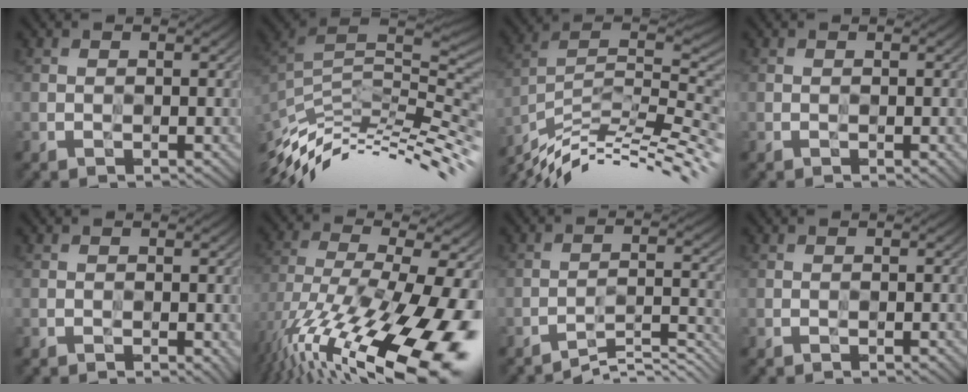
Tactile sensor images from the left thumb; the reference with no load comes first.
{"total": 11.0, "force": [-3.4, 2.8, 10.1], "torque": [-0.181, 0.013, -0.070]}
{"total": 12.2, "force": [-7.3, 3.4, 9.2], "torque": [-0.154, 0.013, -0.125]}
{"total": 2.1, "force": [-0.7, 0.9, 1.7], "torque": [-0.012, -0.003, -0.005]}
{"total": 2.3, "force": [-0.5, 1.2, 1.9], "torque": [-0.015, -0.006, 0.000]}
{"total": 18.6, "force": [-9.9, 5.4, 14.7], "torque": [-0.262, -0.024, -0.160]}
{"total": 4.7, "force": [-4.5, 0.4, 1.4], "torque": [-0.011, 0.004, -0.074]}
{"total": 0.8, "force": [-0.4, 0.3, 0.7], "torque": [-0.003, 0.001, -0.006]}